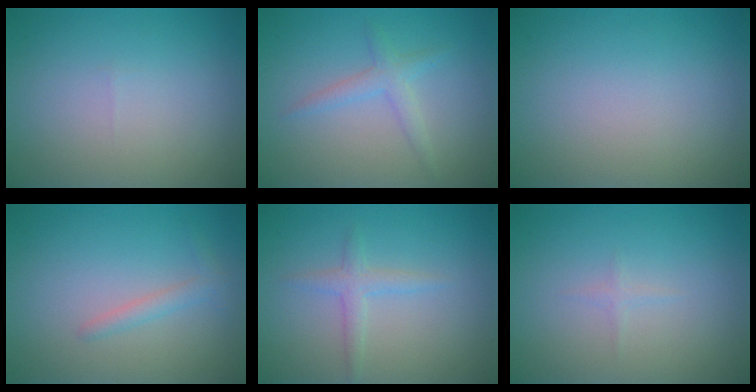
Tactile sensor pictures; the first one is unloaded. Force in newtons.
{"total": 1.9, "press": 1.9, "slide": 0.1}
{"total": 0.0}
{"total": 1.3, "press": 1.3, "slide": 0.1}
{"total": 1.7, "press": 1.7, "slide": 0.1}
{"total": 0.6, "press": 0.6, "slide": 0.0}